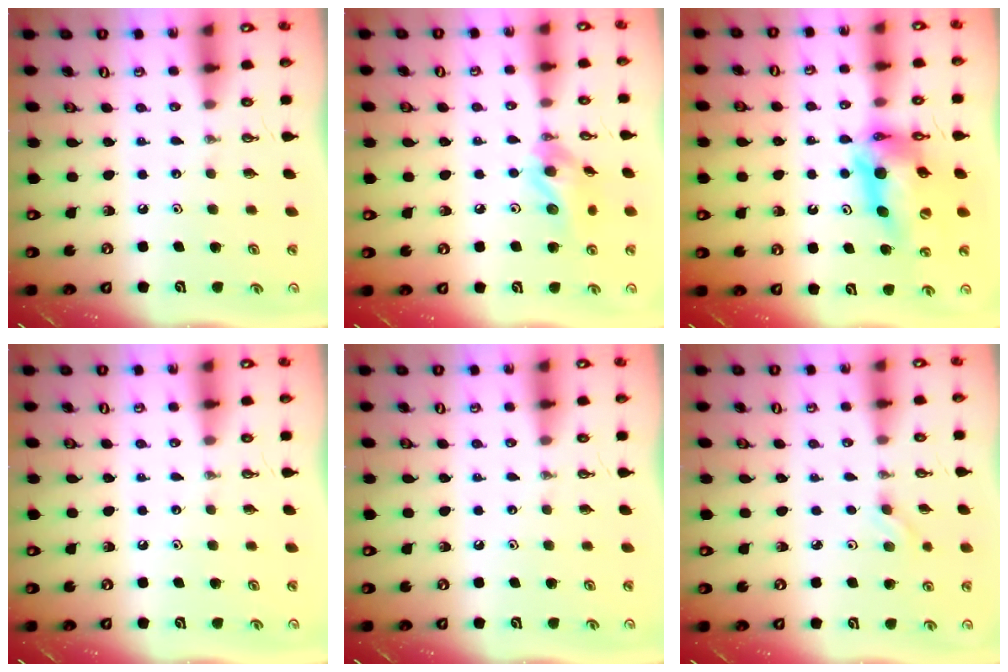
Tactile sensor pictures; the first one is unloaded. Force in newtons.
{"total": 11.9, "press": 11.9, "slide": 1.4}
{"total": 15.7, "press": 15.6, "slide": 1.4}
{"total": 0.0}
{"total": 0.0}
{"total": 2.6, "press": 2.1, "slide": 1.5}